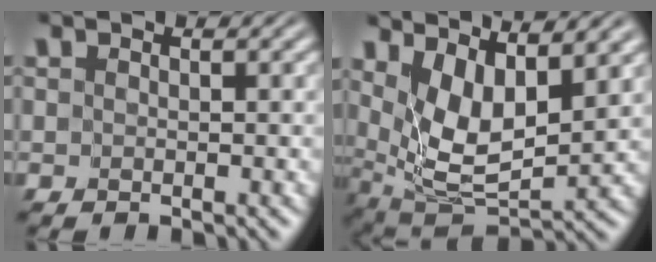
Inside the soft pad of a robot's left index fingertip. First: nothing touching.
{"total": 7.1, "force": [3.3, 2.6, 5.7], "torque": [-0.117, -0.007, 0.068]}